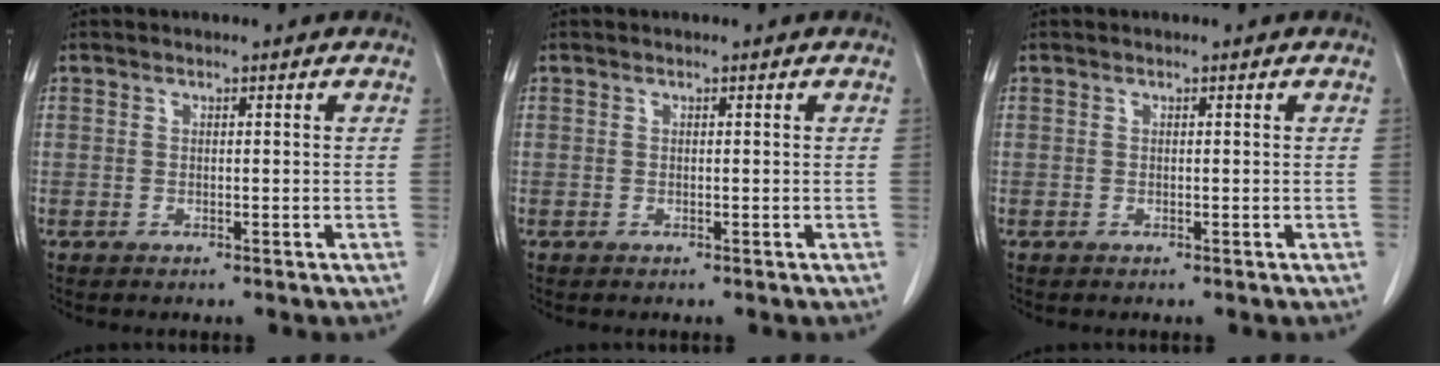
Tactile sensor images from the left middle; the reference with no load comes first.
{"total": 0.0}
{"total": 0.0}